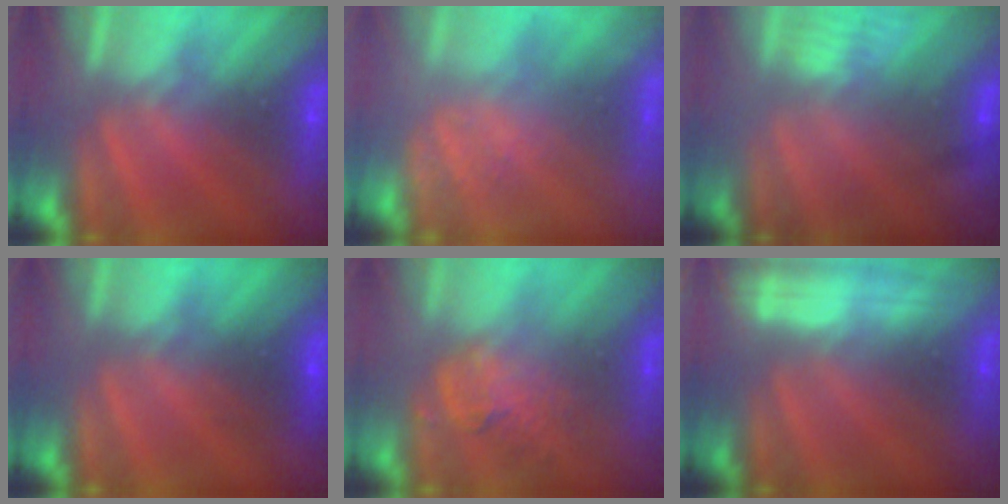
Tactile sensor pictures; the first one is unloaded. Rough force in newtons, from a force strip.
{"total": 2.4}
{"total": 2.8}
{"total": 2.4}
{"total": 1.4}
{"total": 2.9}